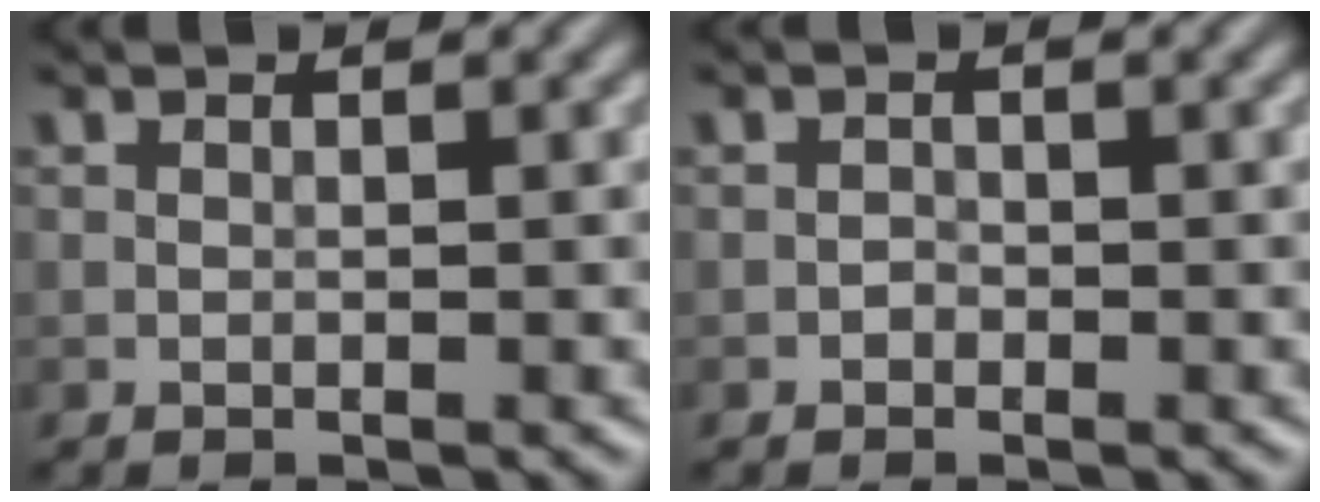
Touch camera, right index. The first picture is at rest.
{"total": 0.5, "force": [-0.3, 0.4, 0.1], "torque": [0.001, -0.001, -0.007]}